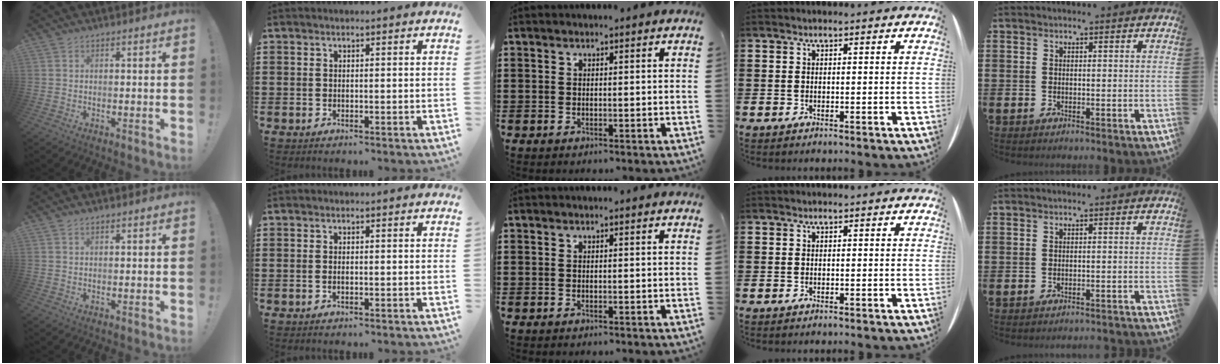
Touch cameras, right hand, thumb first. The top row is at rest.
{"thumb": {"total": 0.6, "force": [0.5, 0.1, 0.3], "torque": [0.002, -0.004, 0.009]}, "index": {"total": 0.7, "force": [-0.2, 0.2, 0.6], "torque": [-0.013, -0.001, -0.004]}, "little": {"total": 1.0, "force": [-1.0, -0.1, 0.0], "torque": [-0.002, 0.003, -0.020]}}